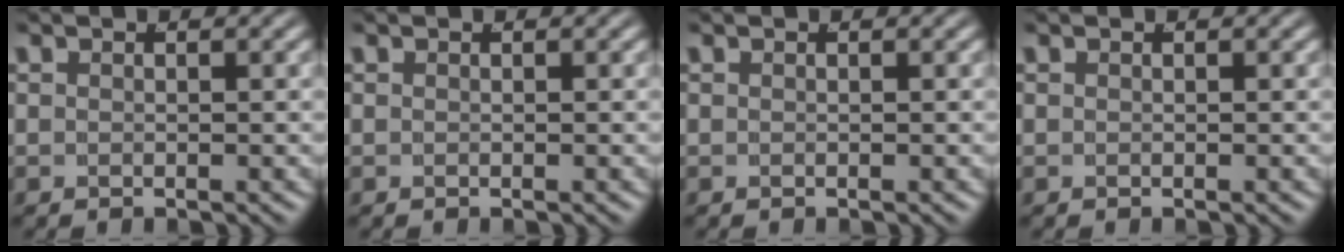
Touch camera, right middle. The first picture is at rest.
{"total": 0.0}
{"total": 0.0}
{"total": 0.0}